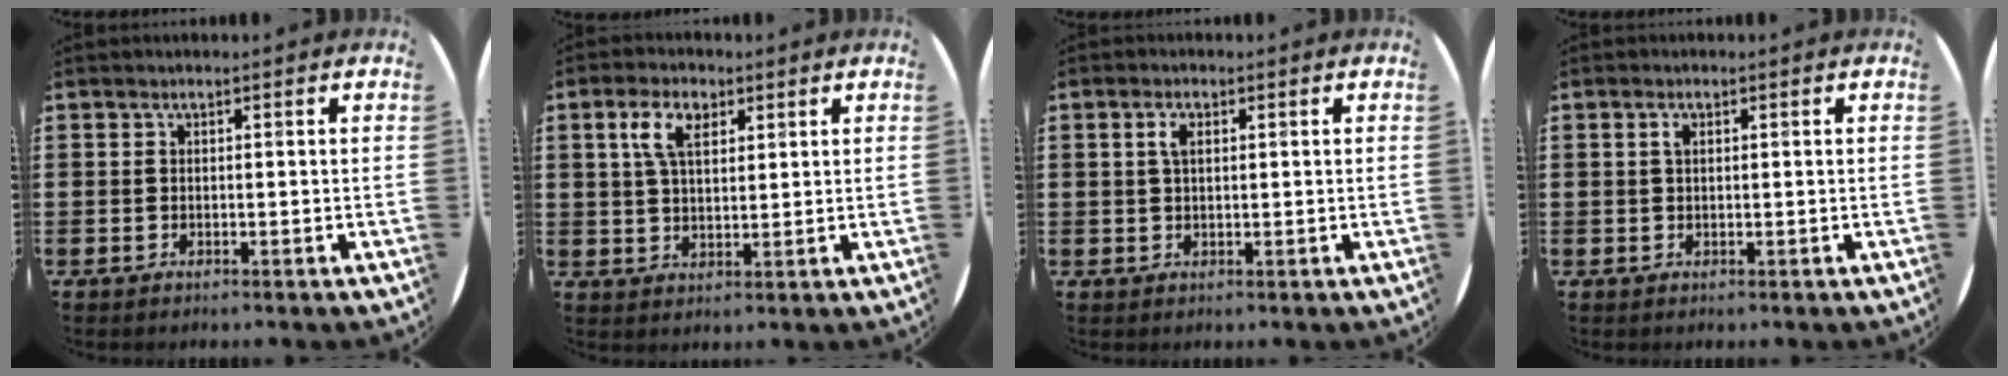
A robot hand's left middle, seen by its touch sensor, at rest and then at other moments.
{"total": 5.2, "force": [2.6, 2.6, 3.7], "torque": [-0.074, 0.008, 0.045]}
{"total": 2.2, "force": [0.8, 1.0, 1.7], "torque": [-0.031, 0.003, 0.012]}
{"total": 1.1, "force": [0.4, 0.5, 0.9], "torque": [-0.019, 0.004, 0.006]}